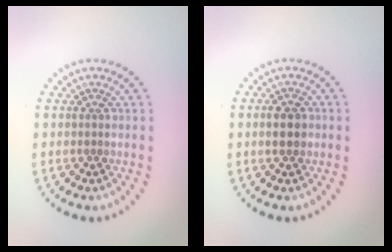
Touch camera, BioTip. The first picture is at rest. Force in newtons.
{"total": 2.3, "press": 2.3, "slide": 0.2}